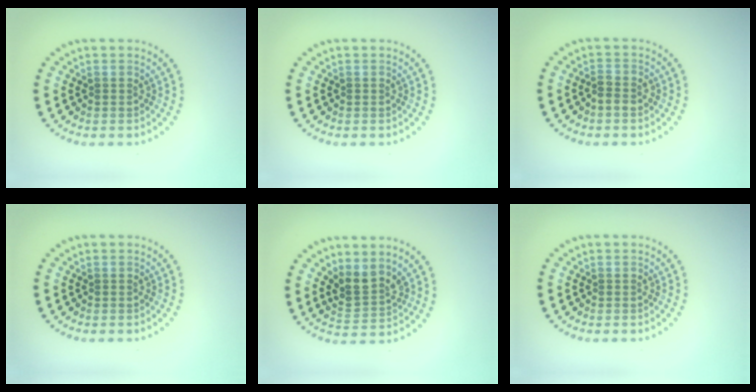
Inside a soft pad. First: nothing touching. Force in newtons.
{"total": 0.0}
{"total": 1.3, "press": 1.2, "slide": 0.5}
{"total": 0.0}
{"total": 2.8, "press": 2.2, "slide": 1.7}
{"total": 0.0}